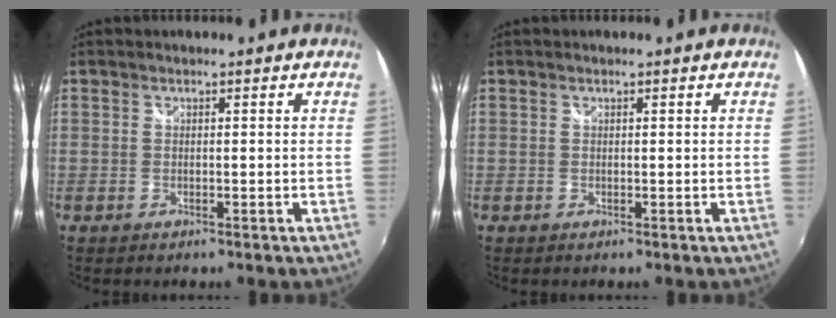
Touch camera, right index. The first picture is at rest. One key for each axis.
{"total": 0.0}